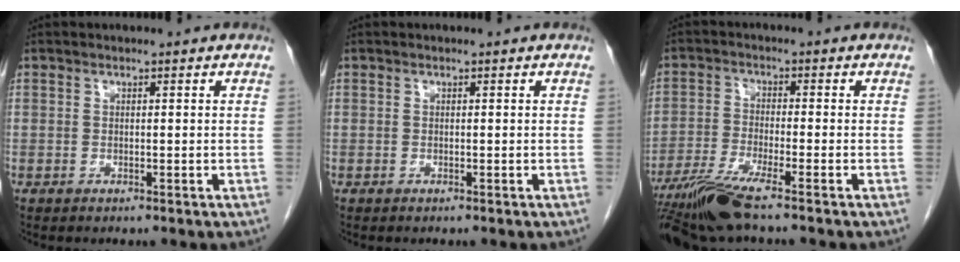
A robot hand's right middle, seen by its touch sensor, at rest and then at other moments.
{"total": 0.0}
{"total": 7.9, "force": [-6.1, -0.6, 5.0], "torque": [-0.097, -0.026, -0.116]}